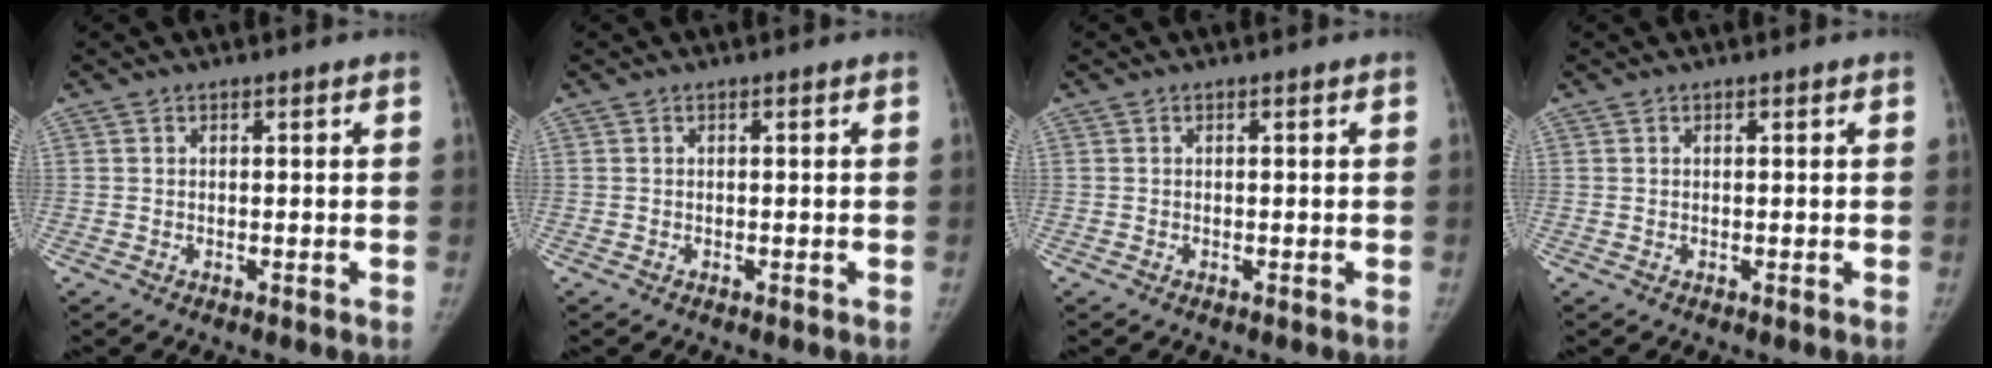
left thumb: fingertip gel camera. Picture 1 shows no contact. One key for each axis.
{"total": 0.0}
{"total": 0.0}
{"total": 0.0}